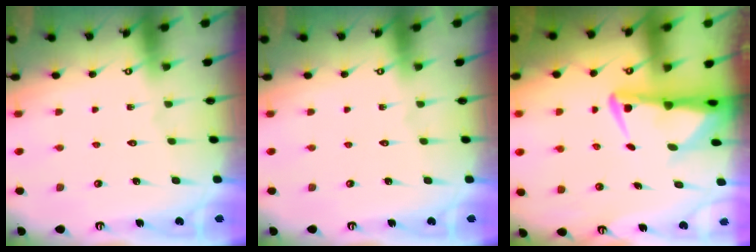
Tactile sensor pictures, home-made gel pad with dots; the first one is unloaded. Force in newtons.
{"total": 0.0}
{"total": 4.8, "press": 4.7, "slide": 0.9}